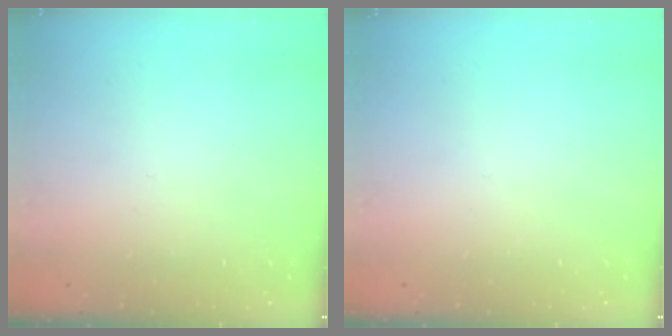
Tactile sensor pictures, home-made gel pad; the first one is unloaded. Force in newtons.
{"total": 0.0}